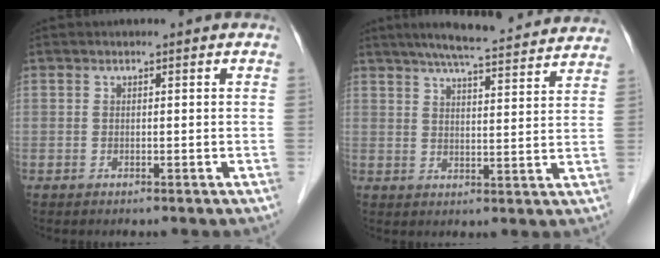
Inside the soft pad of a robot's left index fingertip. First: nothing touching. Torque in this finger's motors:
{"motor_torque": [0.14, -0.28, 0.16, 0.09]}